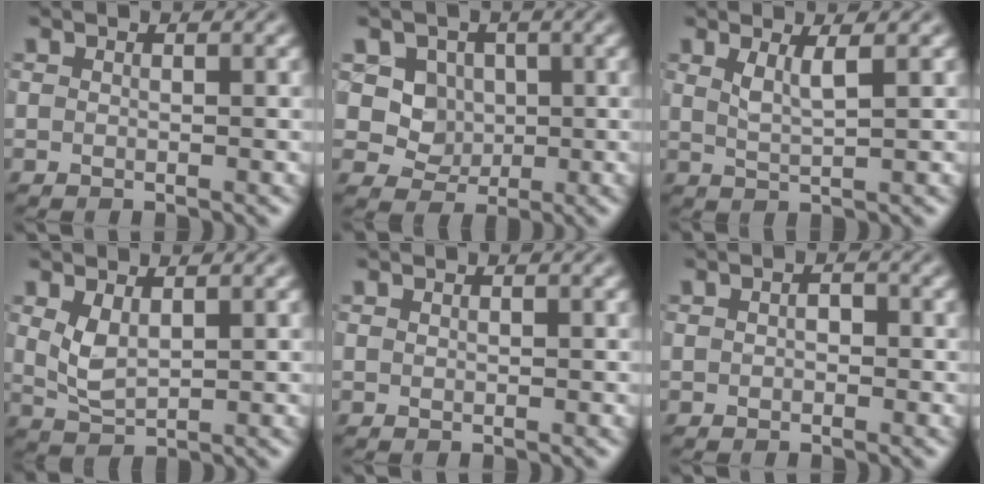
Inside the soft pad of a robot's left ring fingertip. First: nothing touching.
{"total": 4.8, "force": [1.4, 4.1, 2.0], "torque": [-0.036, -0.004, 0.027]}
{"total": 2.2, "force": [1.0, 0.5, 1.8], "torque": [-0.031, -0.005, 0.018]}
{"total": 2.4, "force": [1.0, 1.1, 1.9], "torque": [-0.048, -0.005, 0.026]}
{"total": 0.0}
{"total": 0.9, "force": [-0.1, 0.6, 0.6], "torque": [-0.009, -0.002, -0.003]}